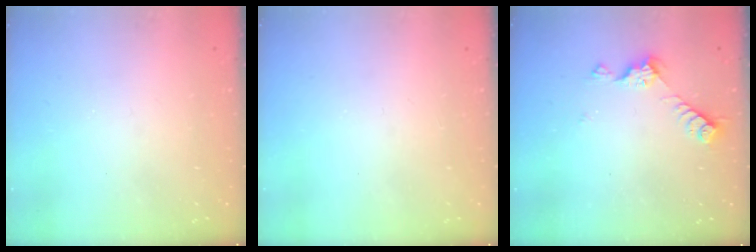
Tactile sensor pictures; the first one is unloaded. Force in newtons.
{"total": 0.0}
{"total": 6.6, "press": 6.6, "slide": 0.6}